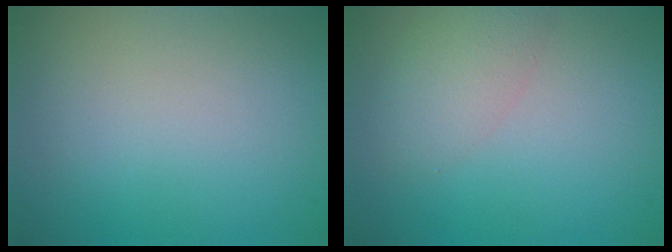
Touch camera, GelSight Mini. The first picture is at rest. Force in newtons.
{"total": 3.0, "press": 3.0, "slide": 0.1}